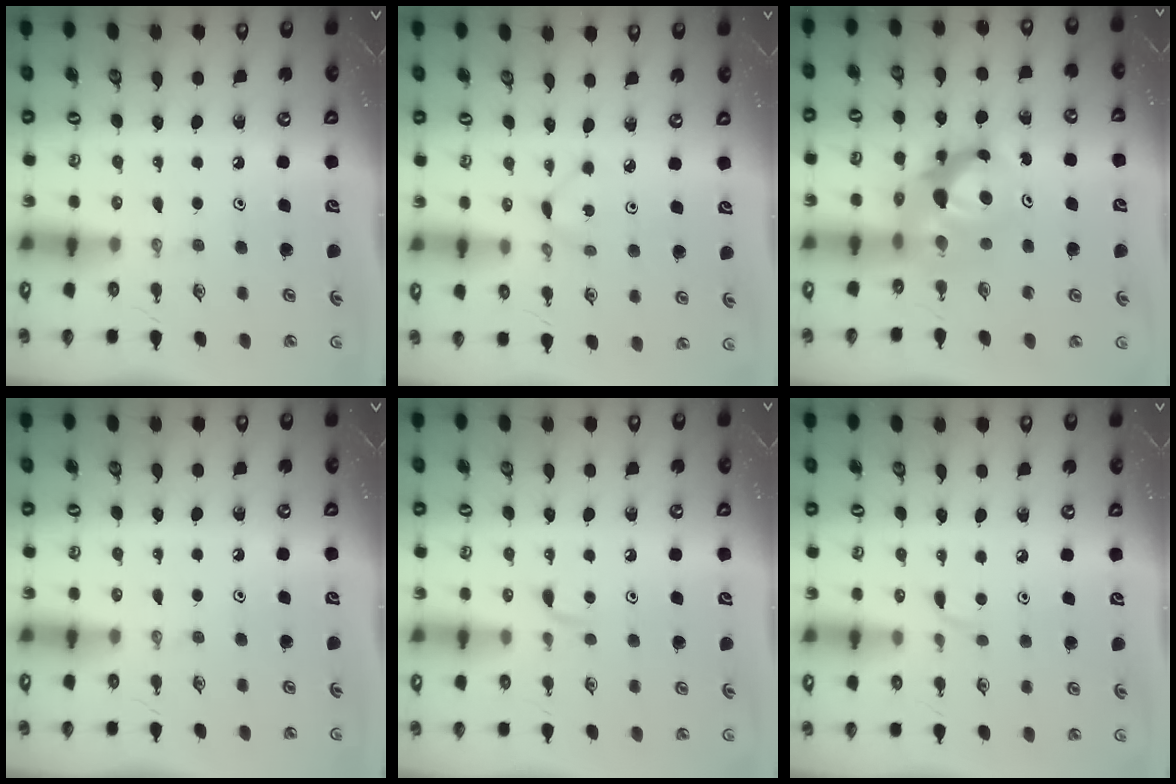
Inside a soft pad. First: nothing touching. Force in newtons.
{"total": 1.1, "press": 1.1, "slide": 0.1}
{"total": 9.4, "press": 9.4, "slide": 0.7}
{"total": 0.0}
{"total": 3.7, "press": 3.7, "slide": 0.5}
{"total": 3.5, "press": 3.5, "slide": 0.4}